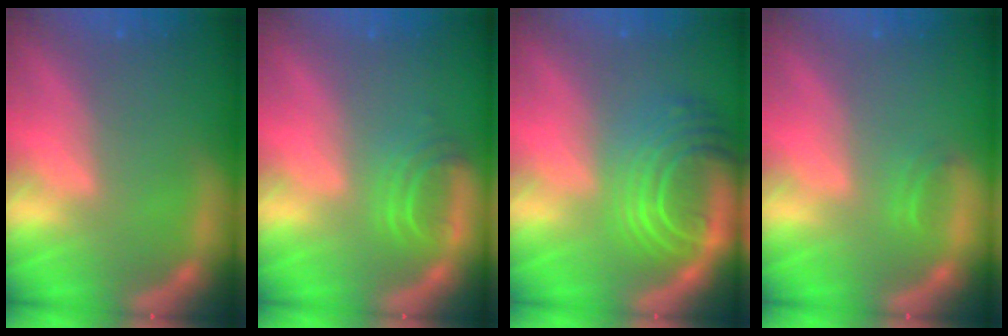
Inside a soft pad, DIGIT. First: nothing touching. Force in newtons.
{"total": 2.9}
{"total": 9.5}
{"total": 0.9}